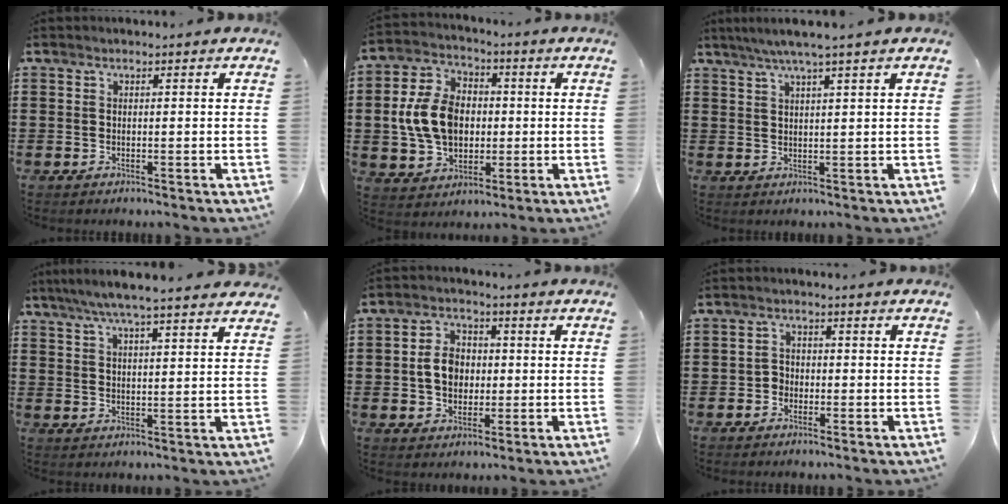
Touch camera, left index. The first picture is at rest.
{"total": 10.1, "force": [0.1, 7.7, 6.5], "torque": [-0.159, 0.011, -0.002]}
{"total": 3.7, "force": [2.6, -0.5, 2.6], "torque": [-0.056, -0.002, 0.045]}
{"total": 5.9, "force": [5.2, 0.0, 2.8], "torque": [-0.069, -0.016, 0.091]}
{"total": 6.1, "force": [-0.2, 4.7, 4.0], "torque": [-0.085, 0.009, -0.009]}
{"total": 2.0, "force": [-1.0, 1.6, 0.5], "torque": [-0.015, 0.005, -0.023]}